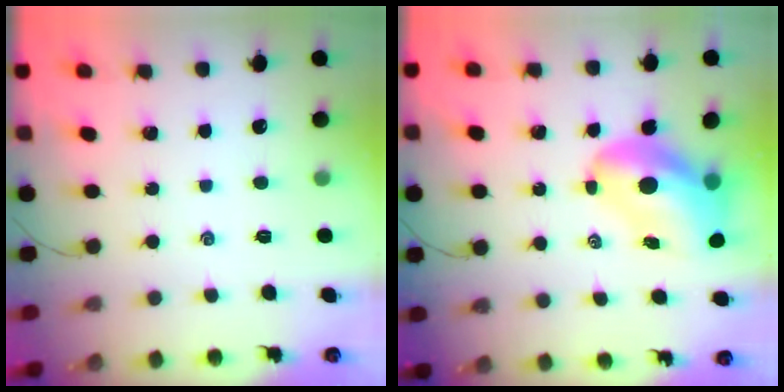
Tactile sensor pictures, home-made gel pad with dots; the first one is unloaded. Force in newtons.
{"total": 12.2, "press": 11.7, "slide": 3.6}